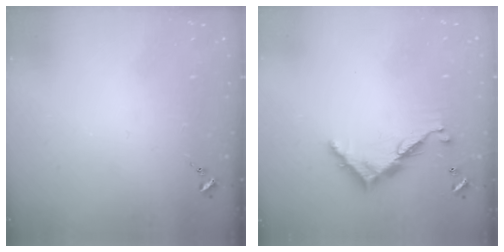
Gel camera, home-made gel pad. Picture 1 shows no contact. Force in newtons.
{"total": 9.7, "press": 9.7, "slide": 0.4}